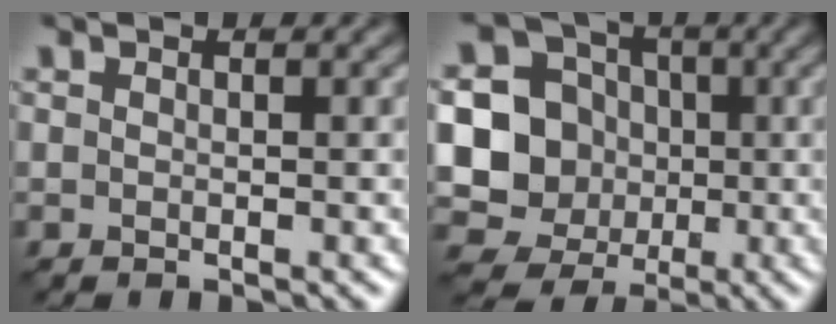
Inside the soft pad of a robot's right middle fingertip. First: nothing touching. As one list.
[{"total": 11.9, "force": [-1.2, 11.2, 3.8], "torque": [-0.107, 0.006, -0.037]}]